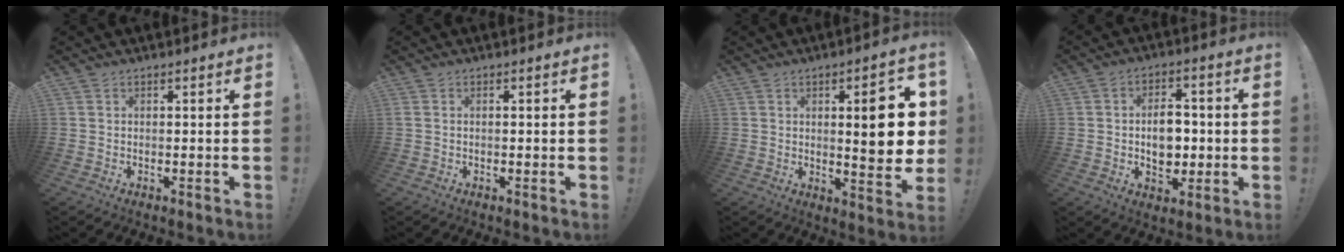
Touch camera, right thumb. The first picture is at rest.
{"total": 0.7, "force": [-0.4, 0.0, 0.6], "torque": [-0.019, 0.004, -0.005]}
{"total": 12.8, "force": [1.6, 3.6, 12.2], "torque": [-0.147, -0.014, 0.018]}
{"total": 9.7, "force": [-0.8, 7.0, 6.7], "torque": [-0.104, 0.013, -0.014]}